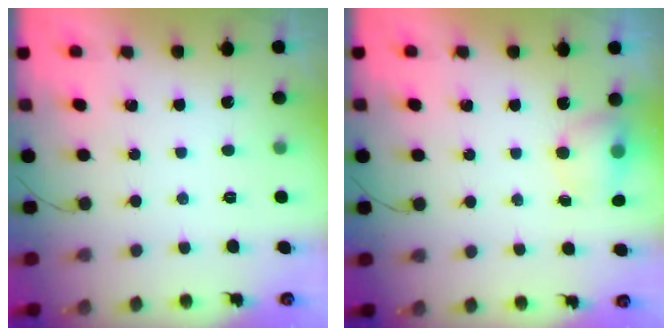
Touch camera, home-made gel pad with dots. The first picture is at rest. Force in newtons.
{"total": 7.4, "press": 5.7, "slide": 4.7}